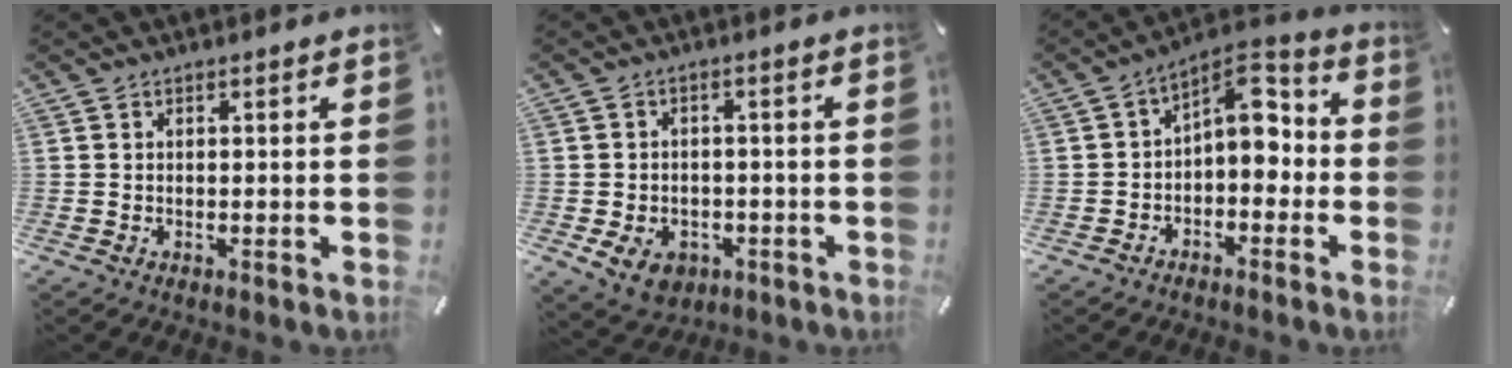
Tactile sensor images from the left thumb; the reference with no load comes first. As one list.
[{"total": 6.8, "force": [-2.6, 5.5, 3.1], "torque": [-0.060, 0.017, -0.046]}, {"total": 8.5, "force": [0.8, 5.4, 6.5], "torque": [-0.076, -0.015, 0.006]}]